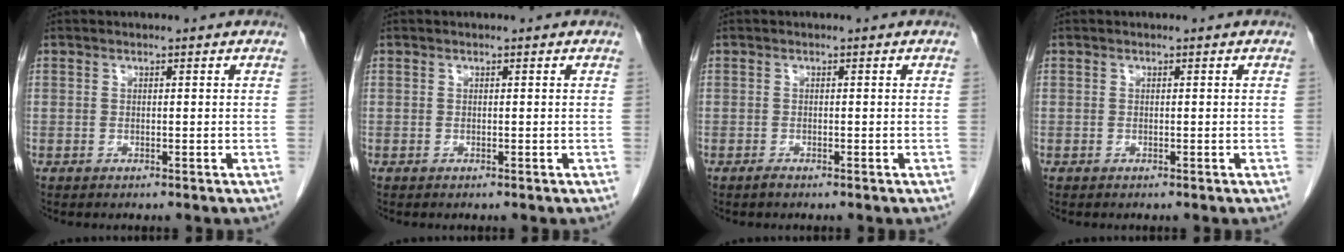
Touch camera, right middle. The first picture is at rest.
{"total": 0.0}
{"total": 0.6, "force": [-0.5, 0.0, 0.3], "torque": [-0.009, -0.001, -0.008]}
{"total": 0.0}